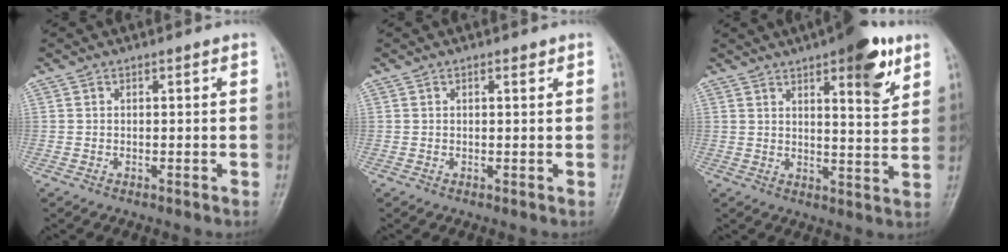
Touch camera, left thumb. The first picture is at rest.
{"total": 1.0, "force": [0.6, 0.4, 0.7], "torque": [-0.008, 0.000, 0.007]}
{"total": 12.2, "force": [6.9, 3.6, 9.4], "torque": [-0.102, -0.032, 0.091]}